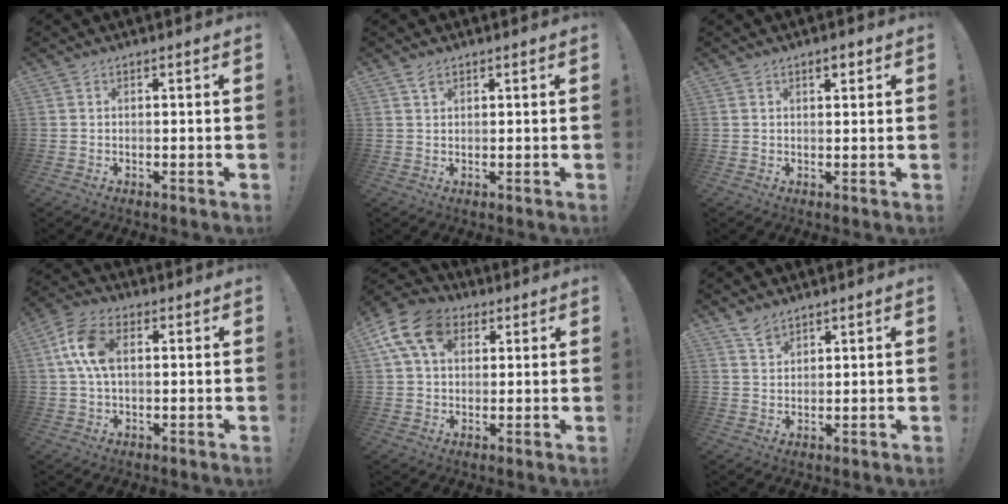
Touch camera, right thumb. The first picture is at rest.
{"total": 1.7, "force": [1.3, 0.8, 0.9], "torque": [-0.010, -0.002, 0.021]}
{"total": 2.3, "force": [1.5, 0.8, 1.5], "torque": [-0.019, -0.002, 0.023]}
{"total": 11.3, "force": [2.1, 6.9, 8.7], "torque": [-0.176, 0.013, 0.043]}
{"total": 13.8, "force": [5.1, 9.5, 8.6], "torque": [-0.159, -0.011, 0.099]}
{"total": 3.7, "force": [3.2, 1.5, 1.2], "torque": [-0.012, -0.019, 0.057]}